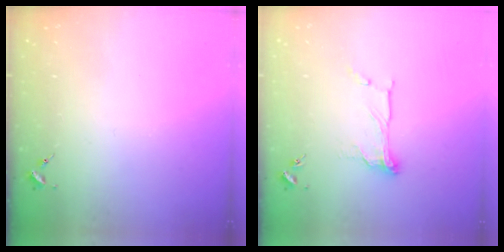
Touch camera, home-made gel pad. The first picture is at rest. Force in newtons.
{"total": 9.4, "press": 9.4, "slide": 0.3}